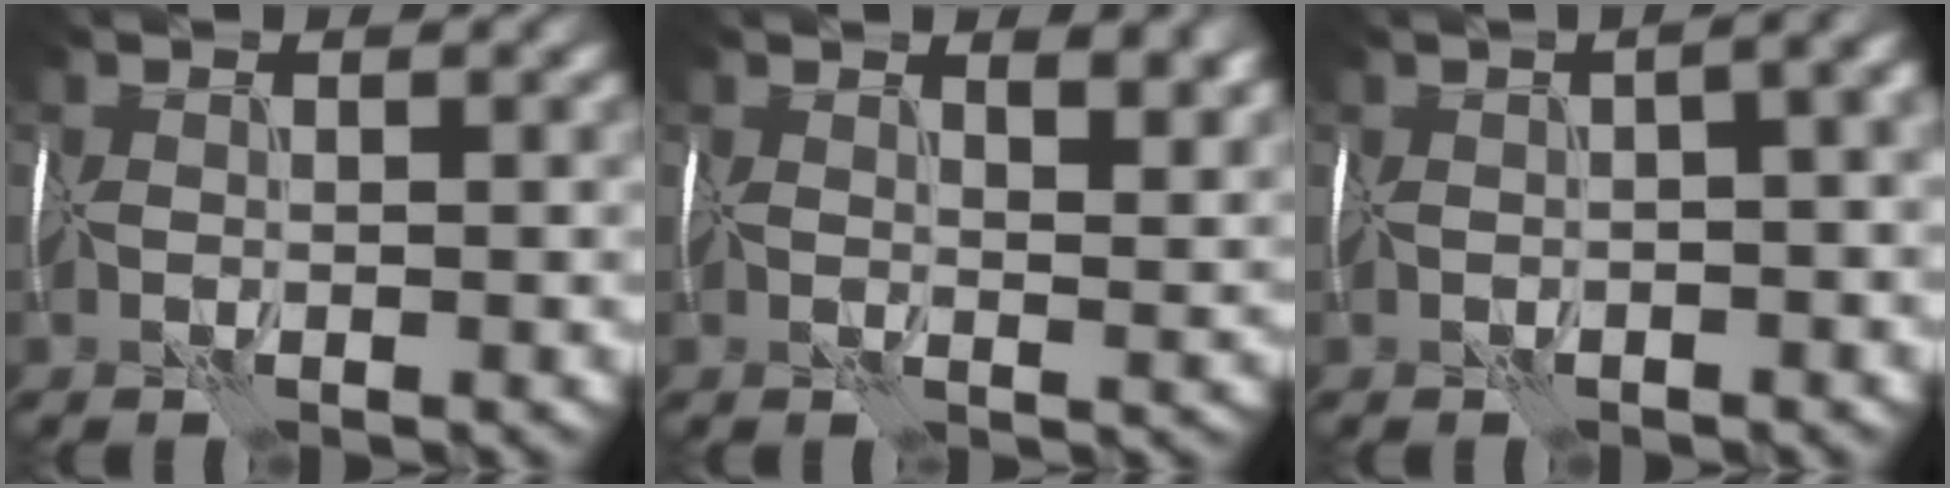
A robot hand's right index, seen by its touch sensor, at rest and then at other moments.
{"total": 5.7, "force": [3.2, 2.4, 4.1], "torque": [-0.034, 0.007, 0.042]}
{"total": 8.4, "force": [1.2, 4.0, 7.3], "torque": [-0.062, 0.035, -0.001]}